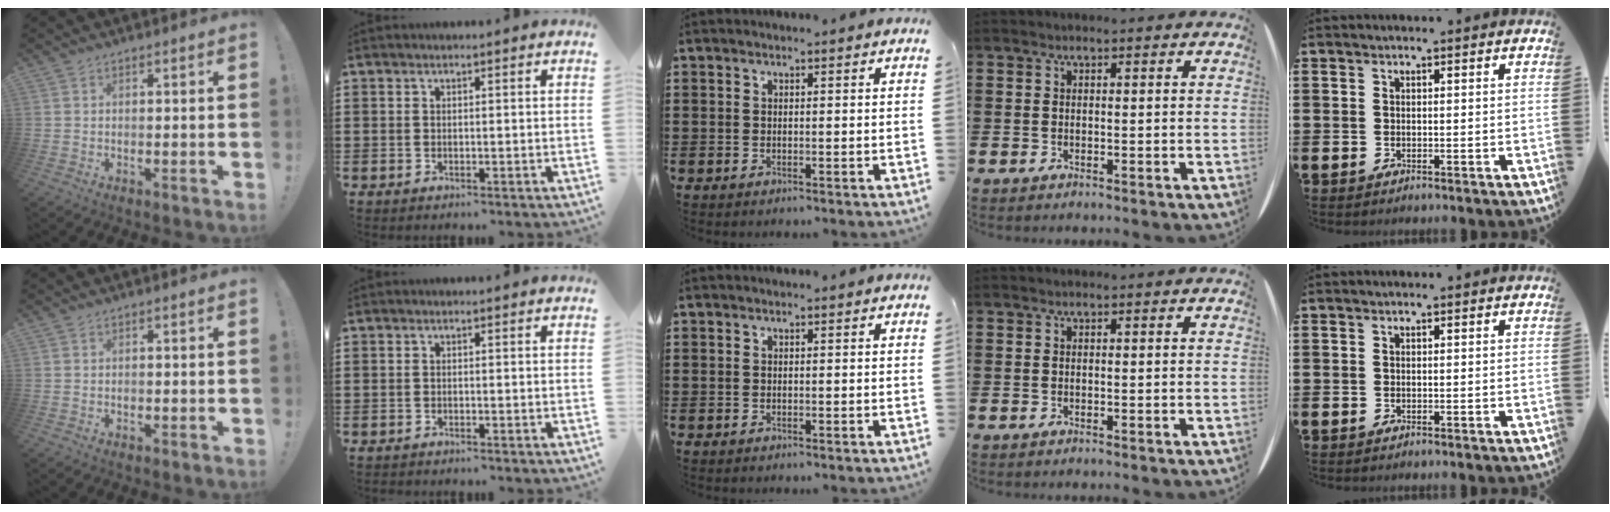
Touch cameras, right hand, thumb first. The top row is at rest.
{"thumb": {"total": 0.5, "force": [-0.3, 0.4, 0.2], "torque": [-0.003, 0.001, -0.006]}, "index": {"total": 0.5, "force": [-0.5, 0.0, 0.0], "torque": [-0.001, -0.002, -0.011]}}